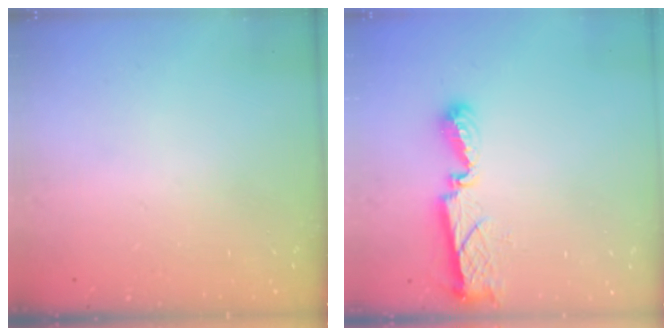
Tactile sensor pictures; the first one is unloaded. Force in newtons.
{"total": 8.7, "press": 8.7, "slide": 0.4}